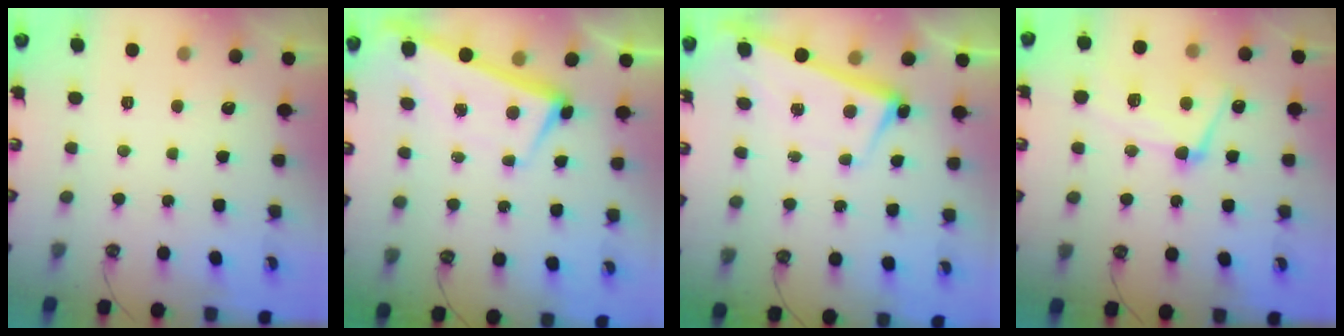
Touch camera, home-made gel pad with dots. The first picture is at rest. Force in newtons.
{"total": 1.6, "press": 0.6, "slide": 1.4}
{"total": 2.6, "press": 2.4, "slide": 1.0}
{"total": 10.0, "press": 9.9, "slide": 1.0}